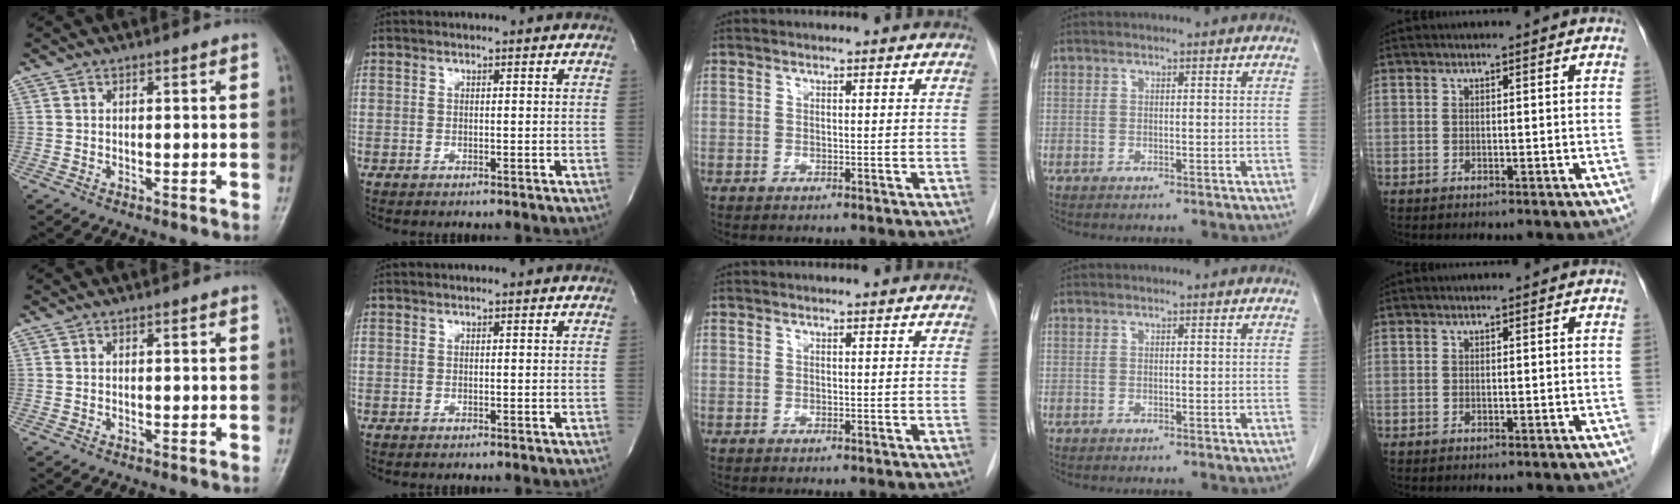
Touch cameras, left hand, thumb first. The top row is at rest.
{}